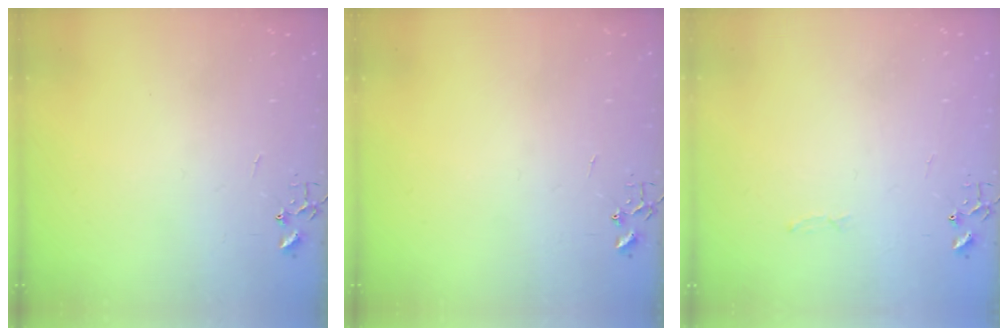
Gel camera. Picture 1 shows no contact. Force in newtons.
{"total": 0.0}
{"total": 2.8, "press": 2.8, "slide": 0.4}